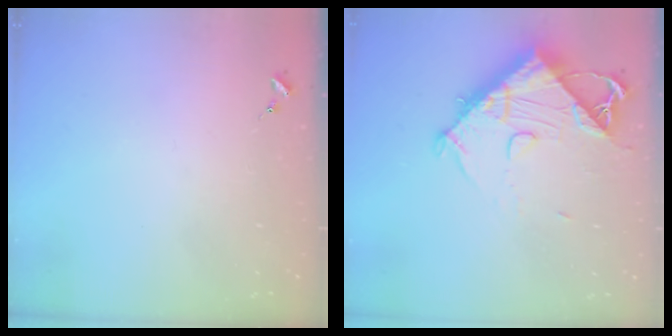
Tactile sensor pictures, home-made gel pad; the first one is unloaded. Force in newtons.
{"total": 12.5, "press": 12.5, "slide": 1.3}